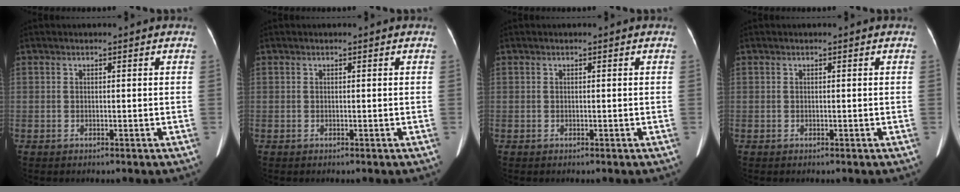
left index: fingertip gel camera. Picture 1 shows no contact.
{"total": 0.0}
{"total": 0.0}
{"total": 0.0}